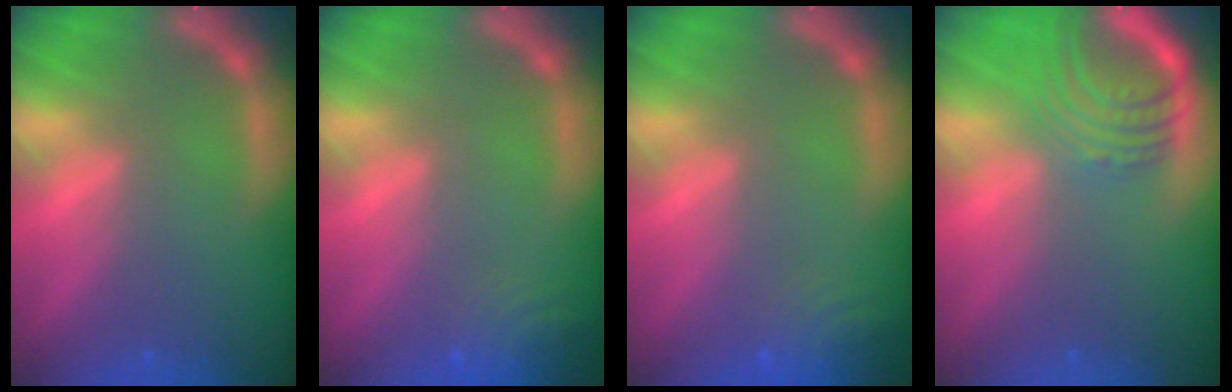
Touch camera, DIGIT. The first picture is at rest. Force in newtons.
{"total": 4.6}
{"total": 4.6}
{"total": 7.1}